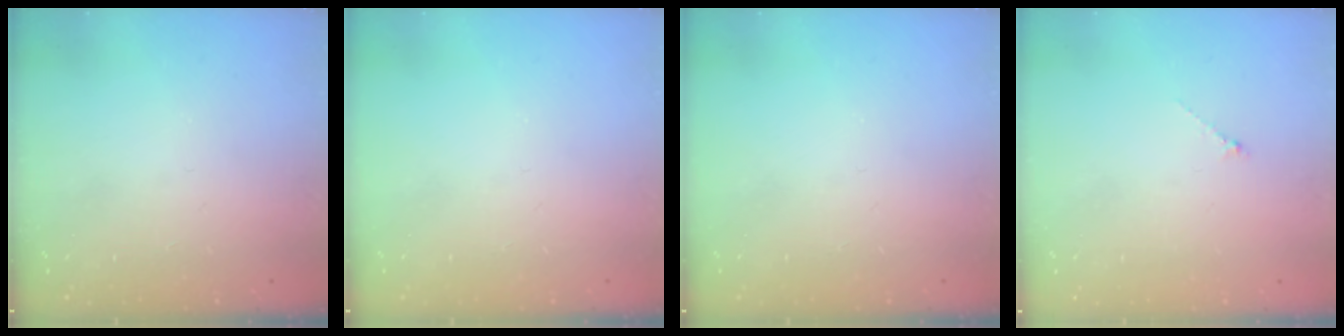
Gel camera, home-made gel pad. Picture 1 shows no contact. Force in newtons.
{"total": 0.0}
{"total": 0.0}
{"total": 0.6, "press": 0.5, "slide": 0.3}